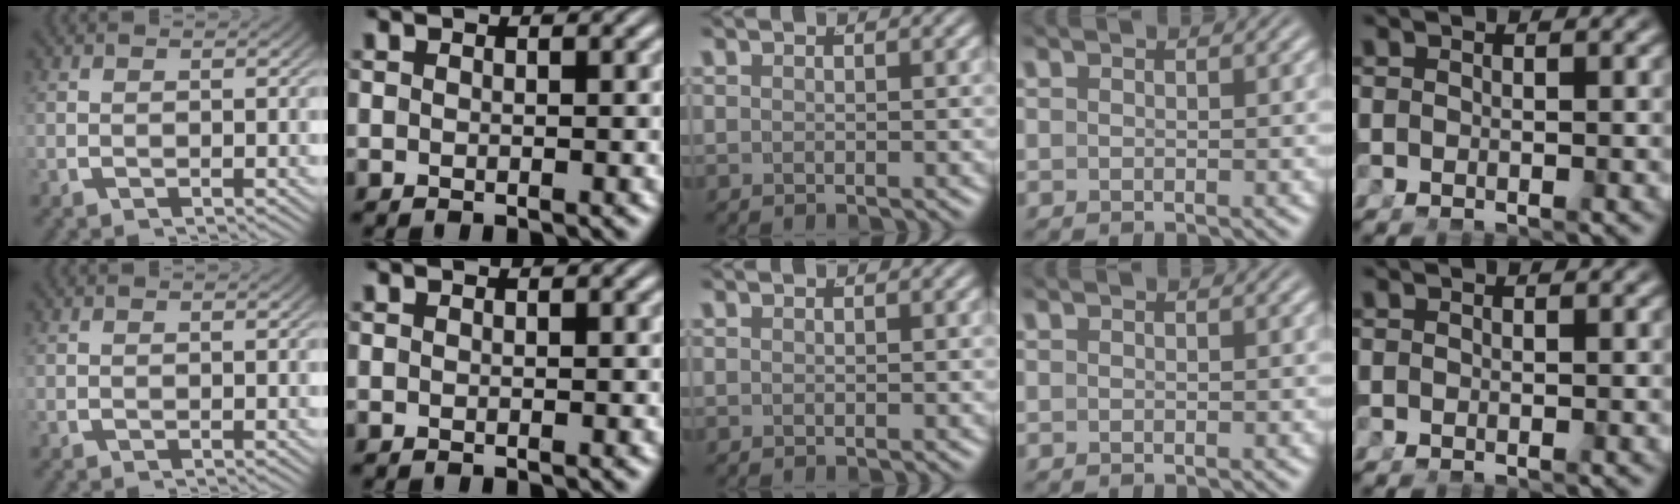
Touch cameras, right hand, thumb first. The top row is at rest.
{}